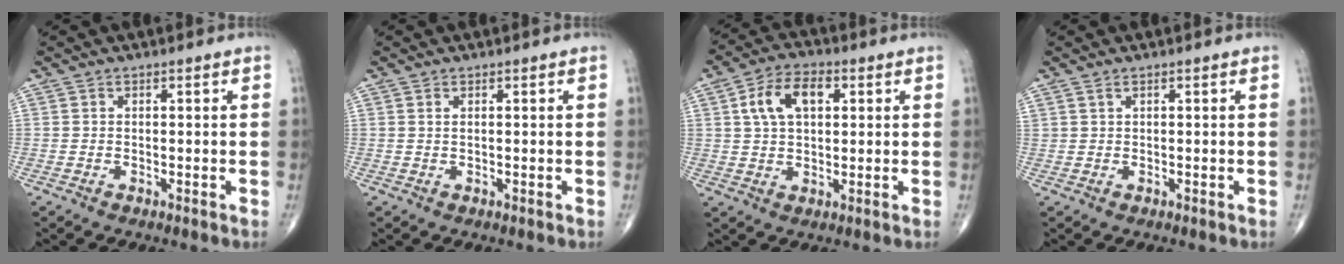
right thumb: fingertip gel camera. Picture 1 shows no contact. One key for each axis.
{"total": 0.7, "fx": 0.3, "fy": 0.3, "fz": 0.6, "tx": -0.015, "ty": 0.003, "tz": 0.007}
{"total": 9.2, "fx": 2.6, "fy": 5.4, "fz": 7.0, "tx": -0.118, "ty": 0.012, "tz": 0.042}
{"total": 0.7, "fx": 0.5, "fy": 0.3, "fz": 0.3, "tx": -0.004, "ty": 0.001, "tz": 0.012}